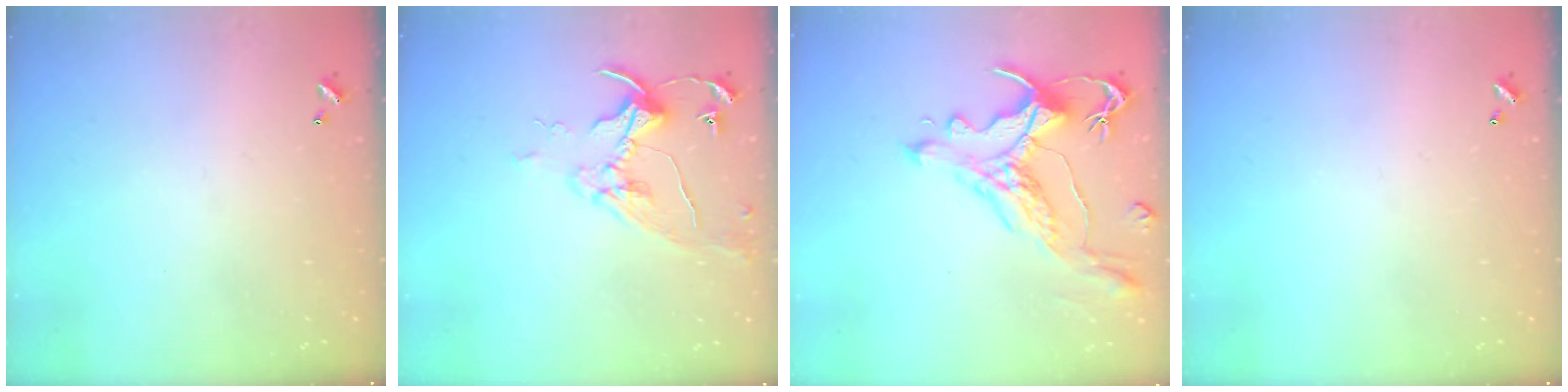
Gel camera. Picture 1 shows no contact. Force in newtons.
{"total": 8.5, "press": 8.4, "slide": 0.9}
{"total": 1.7, "press": 1.2, "slide": 1.1}
{"total": 0.0}